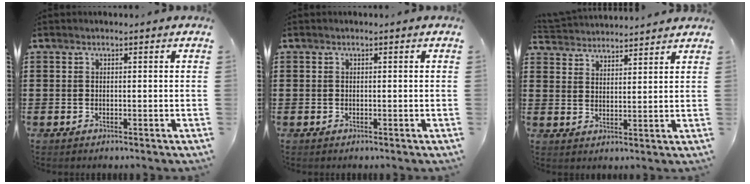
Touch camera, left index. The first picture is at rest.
{"total": 0.0}
{"total": 3.7, "force": [3.7, 0.1, -0.3], "torque": [-0.011, -0.018, 0.067]}